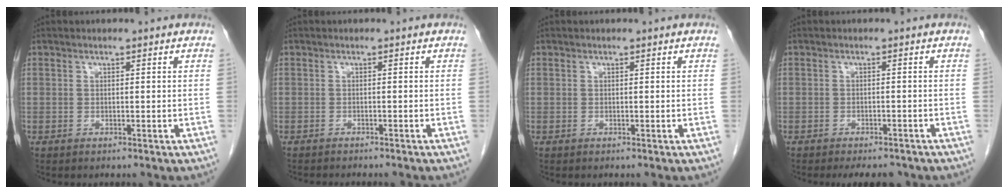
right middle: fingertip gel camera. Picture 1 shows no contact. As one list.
[{"total": 6.2, "force": [-5.6, 1.1, 2.5], "torque": [-0.027, -0.008, -0.068]}, {"total": 0.0}, {"total": 5.6, "force": [-4.8, 2.0, 2.1], "torque": [-0.019, -0.005, -0.059]}]